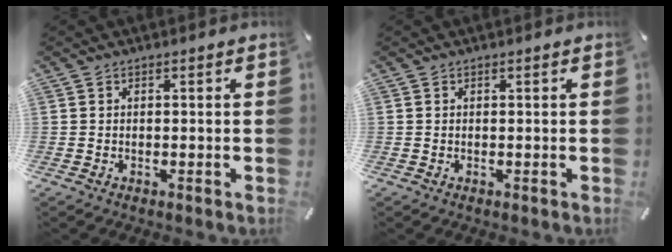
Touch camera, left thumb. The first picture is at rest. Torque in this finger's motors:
{"motor_torque": [0.01, 0.01, -0.06, 0.04, 0.00]}